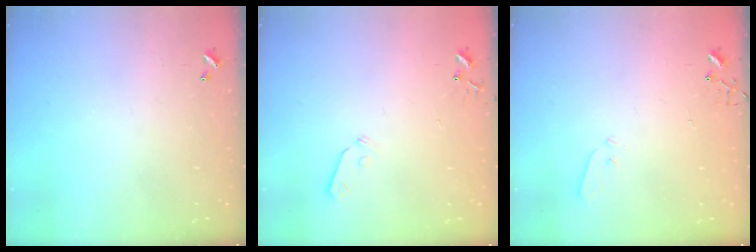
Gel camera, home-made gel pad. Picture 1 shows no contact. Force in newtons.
{"total": 5.8, "press": 5.8, "slide": 0.5}
{"total": 3.6, "press": 3.5, "slide": 0.6}